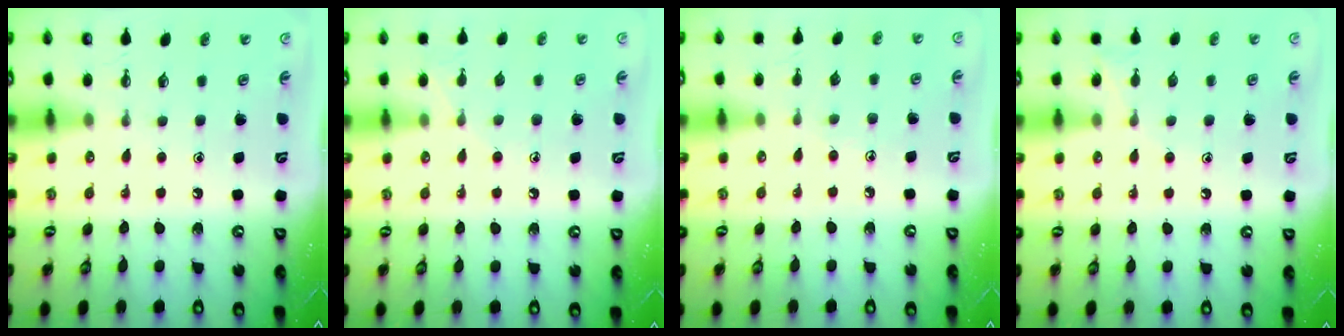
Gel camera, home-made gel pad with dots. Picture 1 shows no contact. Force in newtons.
{"total": 6.4, "press": 6.4, "slide": 0.7}
{"total": 2.9, "press": 2.8, "slide": 0.2}
{"total": 7.1, "press": 7.0, "slide": 0.8}